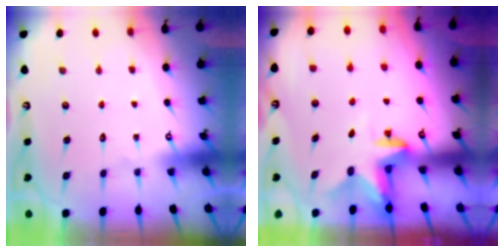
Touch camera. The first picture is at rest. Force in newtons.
{"total": 3.0, "press": 2.9, "slide": 0.6}